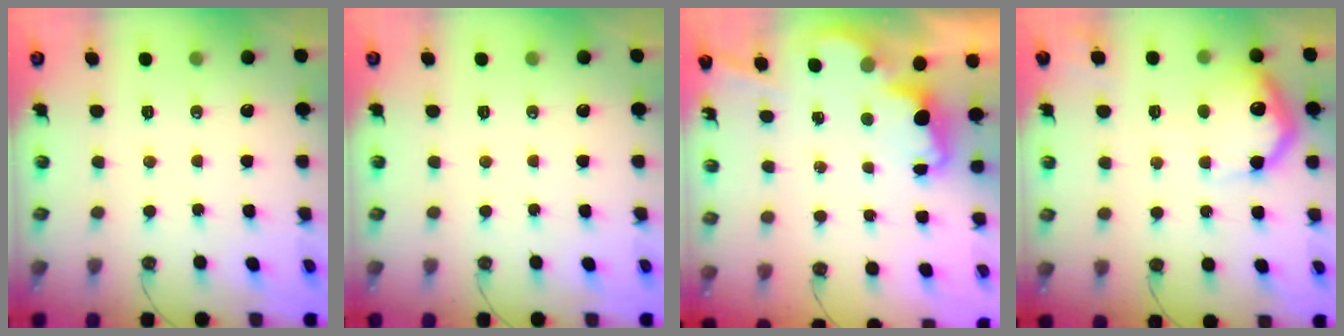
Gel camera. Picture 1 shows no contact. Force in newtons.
{"total": 0.0}
{"total": 3.4, "press": 3.3, "slide": 0.8}
{"total": 16.2, "press": 16.2, "slide": 1.2}